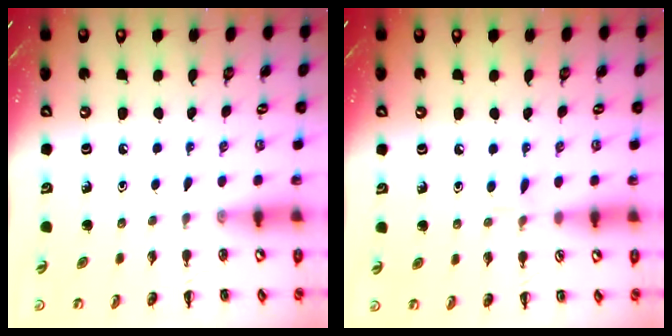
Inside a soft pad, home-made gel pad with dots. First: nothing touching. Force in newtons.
{"total": 4.0, "press": 3.8, "slide": 1.4}